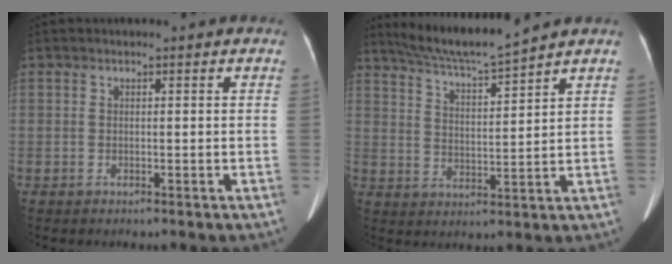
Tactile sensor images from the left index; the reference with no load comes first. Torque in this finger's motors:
{"motor_torque": [-0.80, -0.83, -0.44, -0.03]}